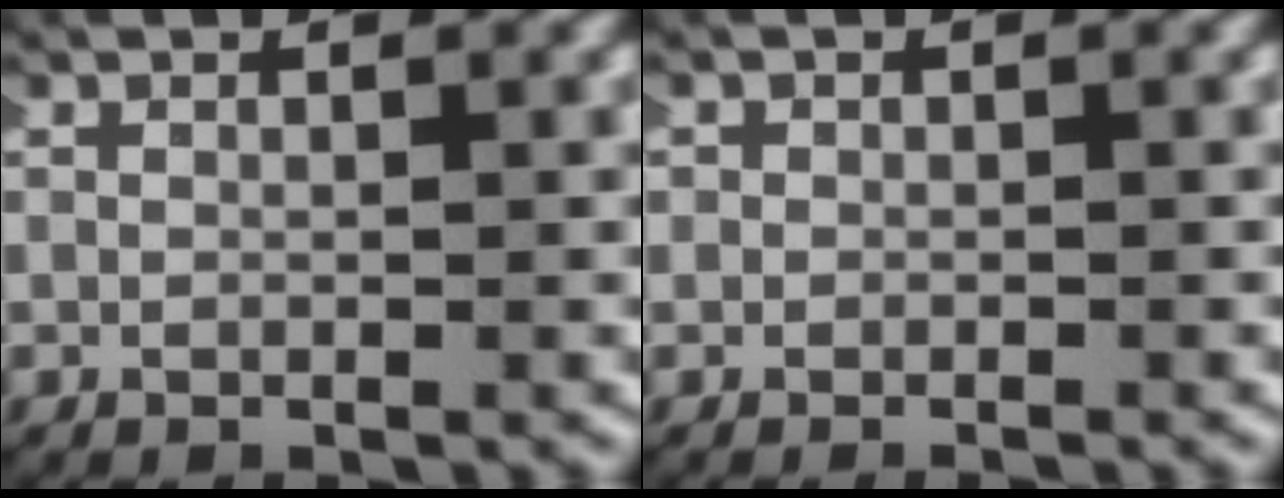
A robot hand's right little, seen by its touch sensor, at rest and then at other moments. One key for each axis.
{"total": 0.8, "fx": -0.6, "fy": 0.4, "fz": -0.4, "tx": 0.005, "ty": 0.001, "tz": -0.011}